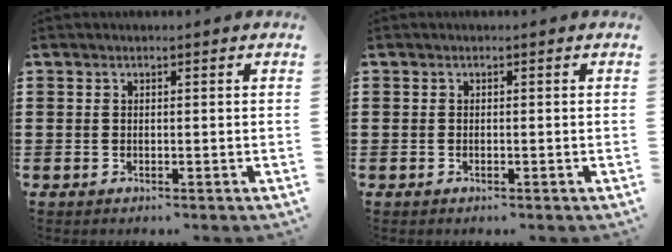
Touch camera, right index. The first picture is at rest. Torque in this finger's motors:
{"motor_torque": [-0.29, 0.25, -0.01, 0.00]}